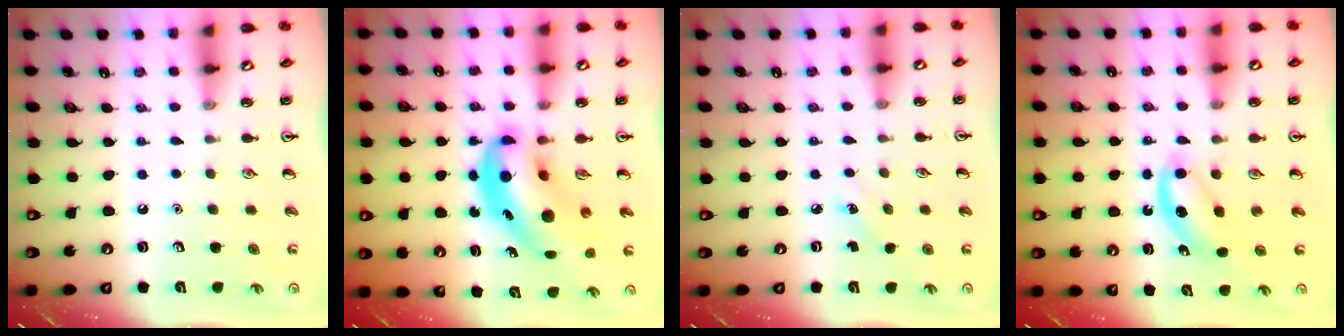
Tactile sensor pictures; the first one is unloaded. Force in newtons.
{"total": 9.6, "press": 9.3, "slide": 2.5}
{"total": 1.9, "press": 1.7, "slide": 0.8}
{"total": 4.1, "press": 4.1, "slide": 0.7}